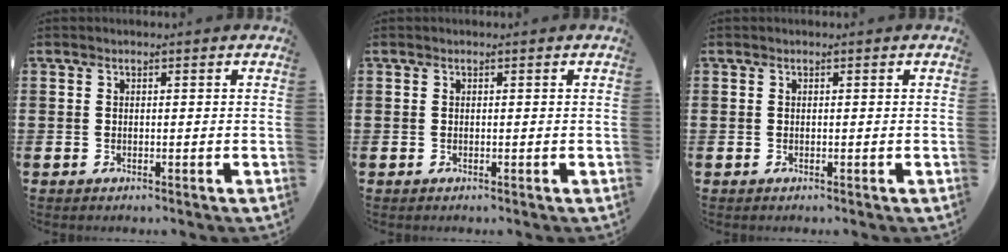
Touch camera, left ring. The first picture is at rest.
{"total": 0.0}
{"total": 0.0}